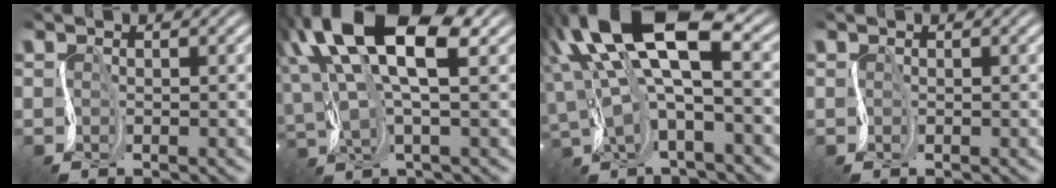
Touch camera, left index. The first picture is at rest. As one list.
[{"total": 11.6, "force": [6.3, 4.2, 8.8], "torque": [-0.185, 0.024, 0.114]}, {"total": 11.3, "force": [4.1, 4.3, 9.6], "torque": [-0.190, 0.023, 0.077]}, {"total": 0.0}]